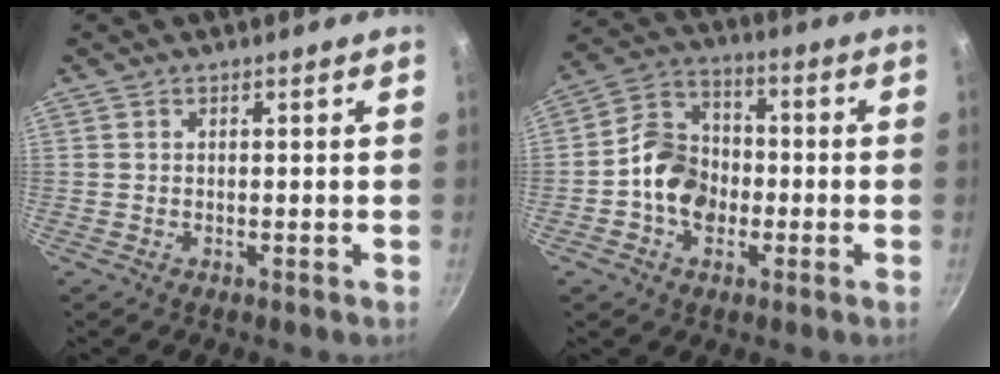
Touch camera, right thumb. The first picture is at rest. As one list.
[{"total": 11.0, "force": [-2.1, 8.7, 6.5], "torque": [-0.083, 0.031, -0.053]}]